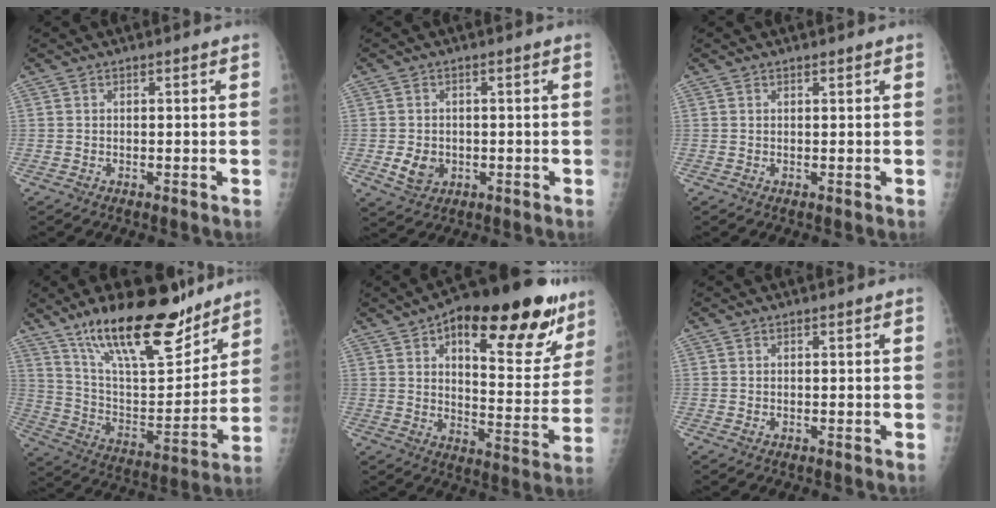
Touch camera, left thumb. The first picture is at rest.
{"total": 4.3, "force": [-0.7, 3.5, 2.4], "torque": [-0.032, 0.000, -0.005]}
{"total": 0.6, "force": [0.5, 0.2, 0.2], "torque": [-0.006, -0.004, 0.008]}
{"total": 24.5, "force": [17.5, 8.3, 15.0], "torque": [-0.209, -0.081, 0.299]}
{"total": 26.1, "force": [14.6, 10.5, 18.8], "torque": [-0.210, -0.037, 0.208]}
{"total": 0.6, "force": [0.3, 0.3, 0.3], "torque": [-0.003, -0.002, 0.005]}